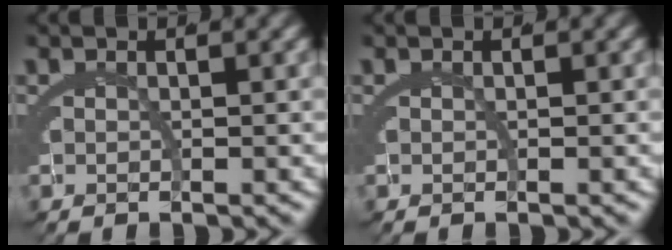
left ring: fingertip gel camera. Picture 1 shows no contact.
{"total": 0.0}